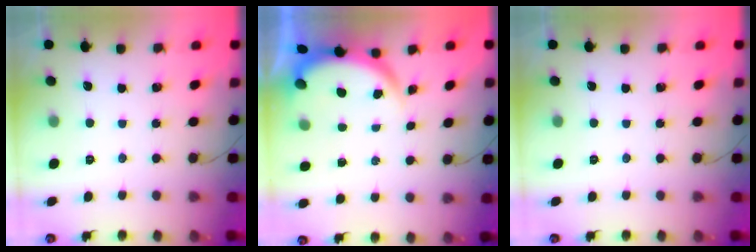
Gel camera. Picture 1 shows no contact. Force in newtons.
{"total": 3.8, "press": 3.8, "slide": 0.5}
{"total": 0.0}